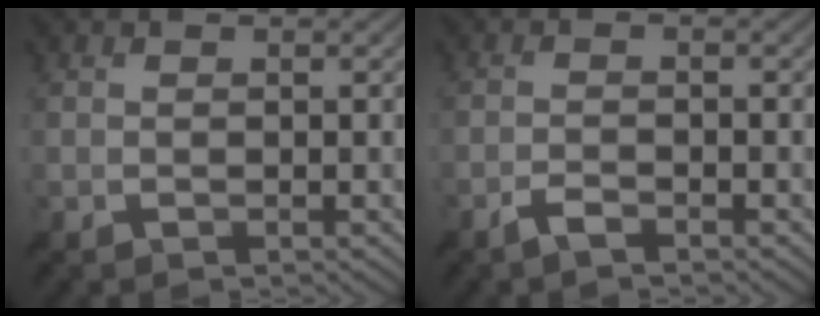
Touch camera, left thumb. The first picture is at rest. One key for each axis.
{"total": 1.7, "fx": -1.3, "fy": 0.3, "fz": 1.0, "tx": -0.023, "ty": 0.003, "tz": -0.033}